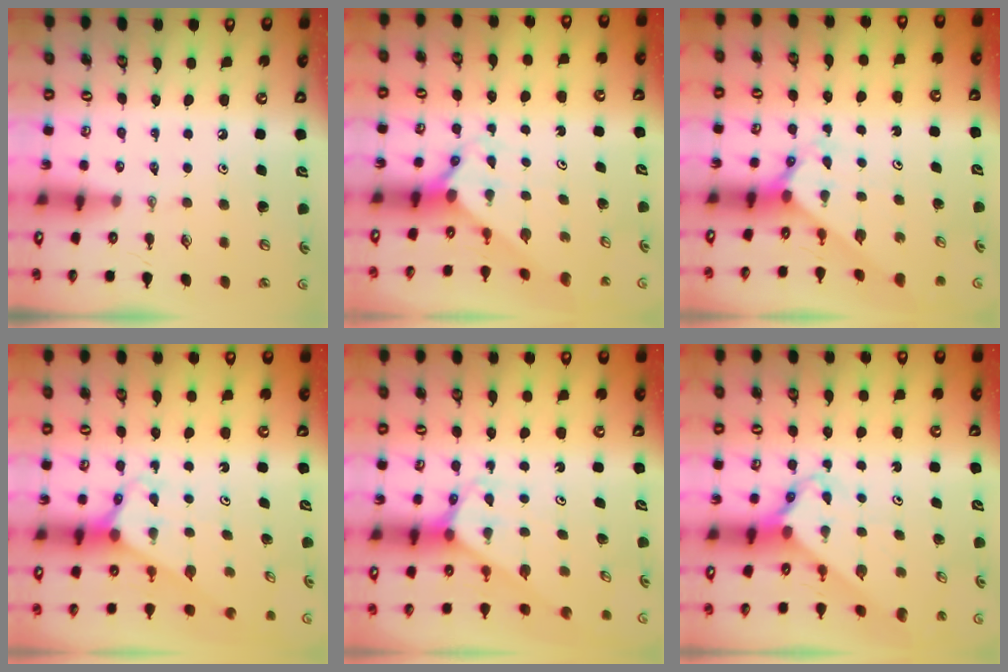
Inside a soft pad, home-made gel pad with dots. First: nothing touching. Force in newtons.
{"total": 1.6, "press": 1.6, "slide": 0.1}
{"total": 2.4, "press": 2.4, "slide": 0.2}
{"total": 2.6, "press": 2.6, "slide": 0.1}
{"total": 2.7, "press": 2.7, "slide": 0.2}
{"total": 2.7, "press": 2.7, "slide": 0.2}